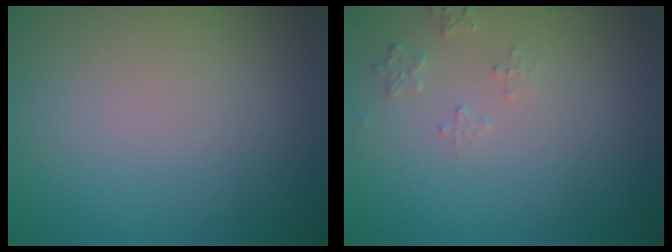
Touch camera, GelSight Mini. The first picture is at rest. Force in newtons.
{"total": 1.3, "press": 1.3, "slide": 0.2}